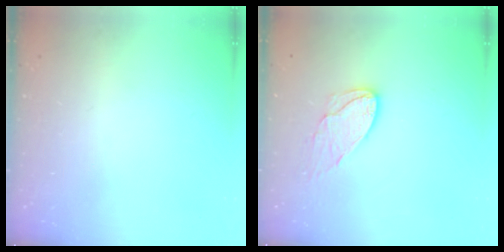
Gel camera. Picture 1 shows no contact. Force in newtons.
{"total": 8.6, "press": 8.5, "slide": 0.6}